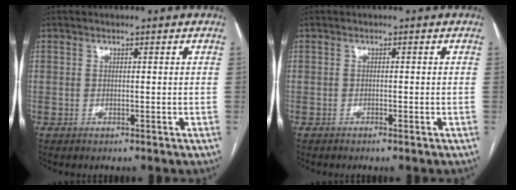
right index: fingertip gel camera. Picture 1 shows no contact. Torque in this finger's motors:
{"motor_torque": [0.22, -0.25, 0.09, 0.01]}